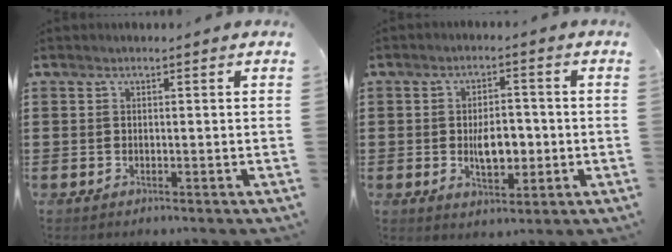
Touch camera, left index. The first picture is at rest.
{"total": 6.1, "force": [-0.6, 3.2, 5.2], "torque": [-0.071, -0.001, -0.017]}